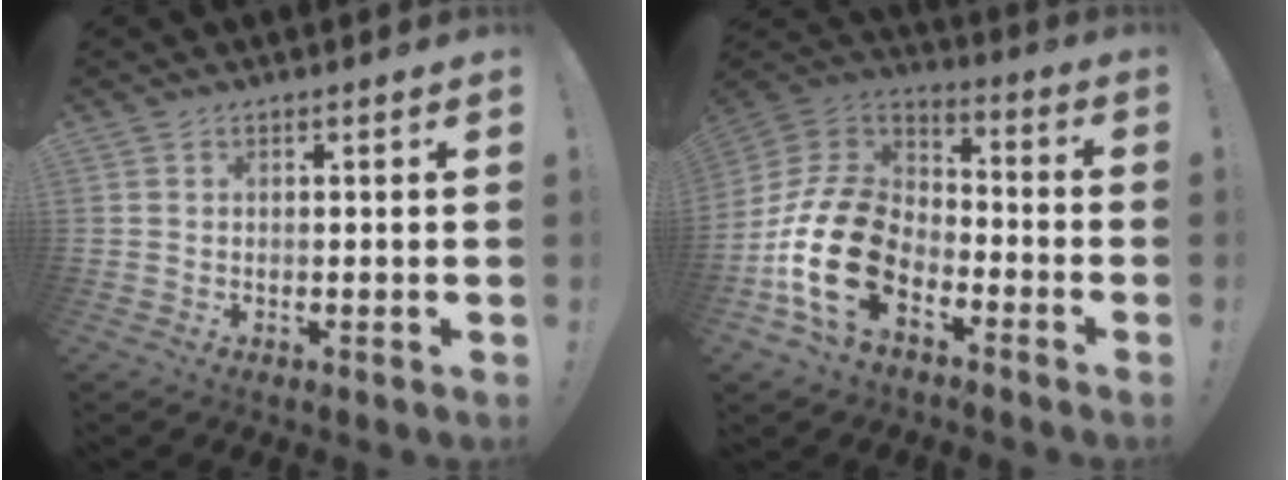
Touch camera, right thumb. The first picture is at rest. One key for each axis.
{"total": 20.6, "fx": -7.9, "fy": 12.7, "fz": 14.1, "tx": -0.290, "ty": 0.045, "tz": -0.125}